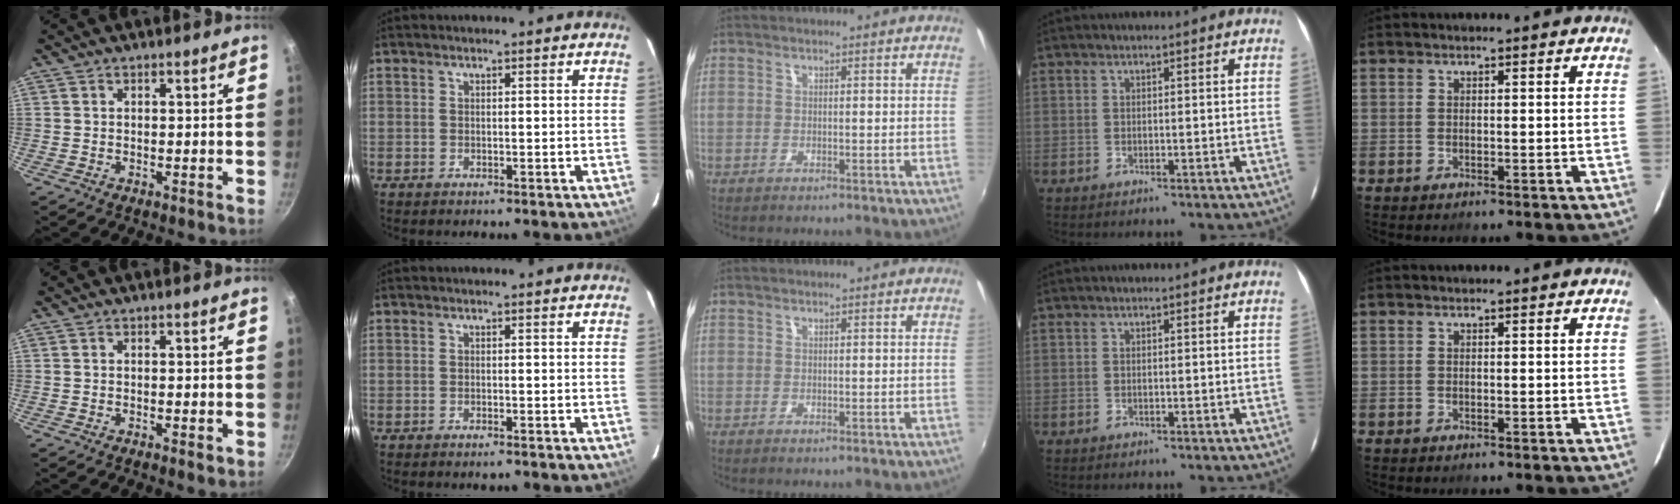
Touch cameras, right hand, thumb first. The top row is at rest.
{"thumb": {"total": 0.9, "force": [-0.3, 0.3, 0.8], "torque": [-0.015, -0.001, -0.006]}, "index": {"total": 0.9, "force": [-0.7, 0.3, 0.4], "torque": [-0.010, -0.001, -0.013]}}